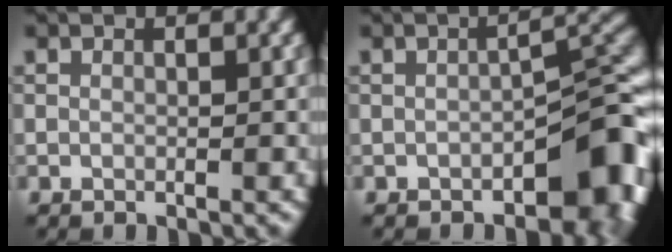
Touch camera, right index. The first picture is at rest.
{"total": 6.6, "force": [-2.9, 2.9, 5.2], "torque": [-0.046, 0.019, -0.047]}